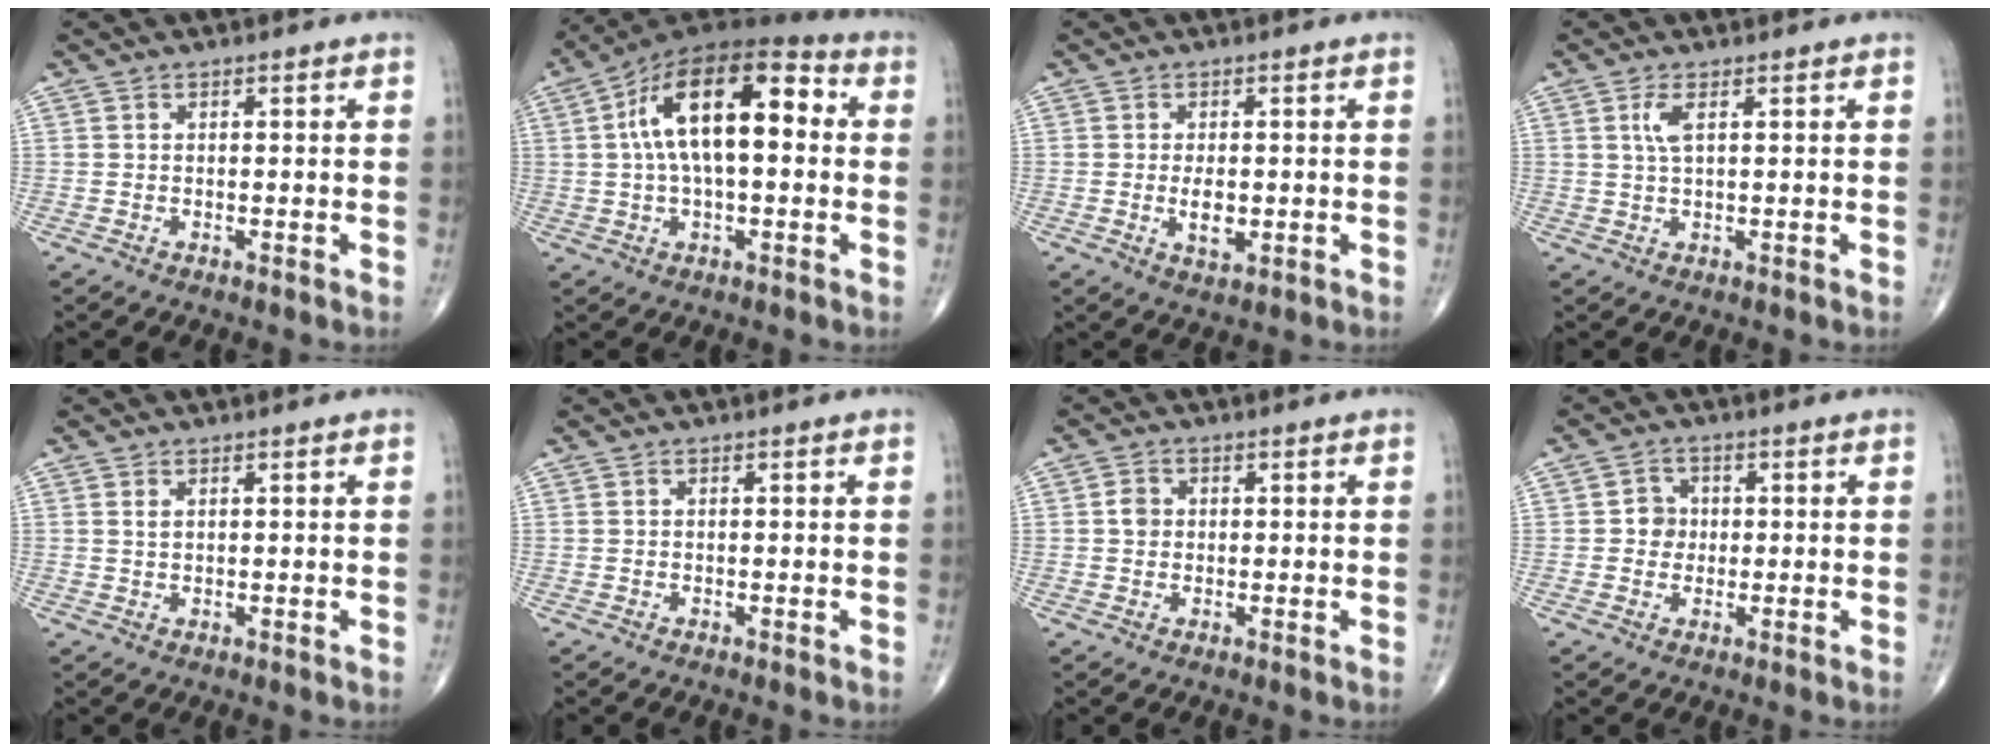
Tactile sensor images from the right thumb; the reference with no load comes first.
{"total": 18.9, "force": [2.9, 8.9, 16.4], "torque": [-0.269, 0.038, 0.036]}
{"total": 4.1, "force": [-0.5, 2.1, 3.4], "torque": [-0.056, -0.005, -0.005]}
{"total": 2.8, "force": [1.0, 0.7, 2.5], "torque": [-0.062, 0.001, 0.024]}
{"total": 1.3, "force": [0.6, 0.7, 1.0], "torque": [-0.019, 0.001, 0.015]}
{"total": 0.0}
{"total": 2.4, "force": [0.2, 2.1, 1.2], "torque": [-0.013, 0.004, 0.000]}
{"total": 3.5, "force": [0.1, 3.3, 1.3], "torque": [0.001, 0.008, -0.005]}